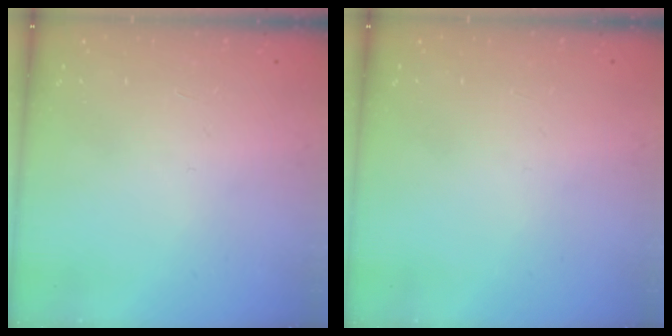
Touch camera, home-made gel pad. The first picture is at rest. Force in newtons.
{"total": 0.0}